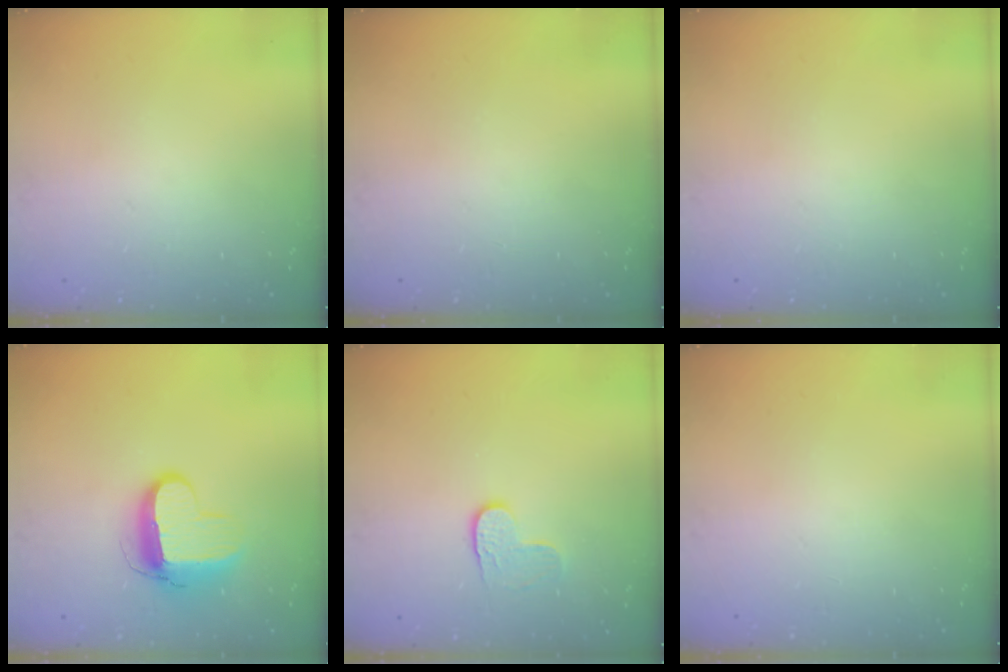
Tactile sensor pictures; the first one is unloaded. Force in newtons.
{"total": 0.0}
{"total": 0.0}
{"total": 11.1, "press": 11.0, "slide": 0.9}
{"total": 4.7, "press": 4.7, "slide": 0.2}
{"total": 0.0}